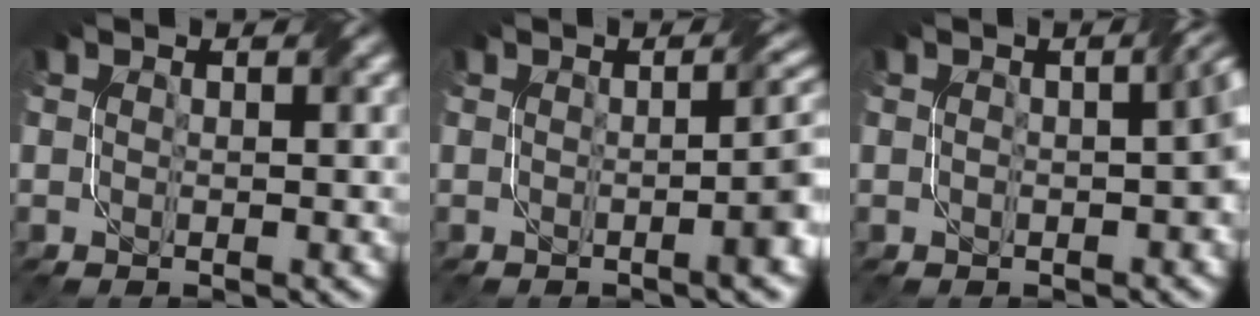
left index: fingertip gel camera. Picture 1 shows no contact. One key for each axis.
{"total": 4.5, "fx": -0.6, "fy": 1.3, "fz": 4.2, "tx": -0.030, "ty": 0.009, "tz": -0.008}
{"total": 3.0, "fx": -0.4, "fy": 0.7, "fz": 2.9, "tx": -0.045, "ty": 0.008, "tz": -0.007}